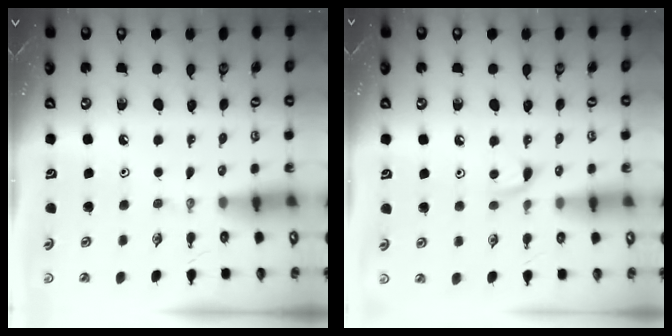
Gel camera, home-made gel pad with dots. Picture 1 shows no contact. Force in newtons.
{"total": 5.2, "press": 5.2, "slide": 0.6}